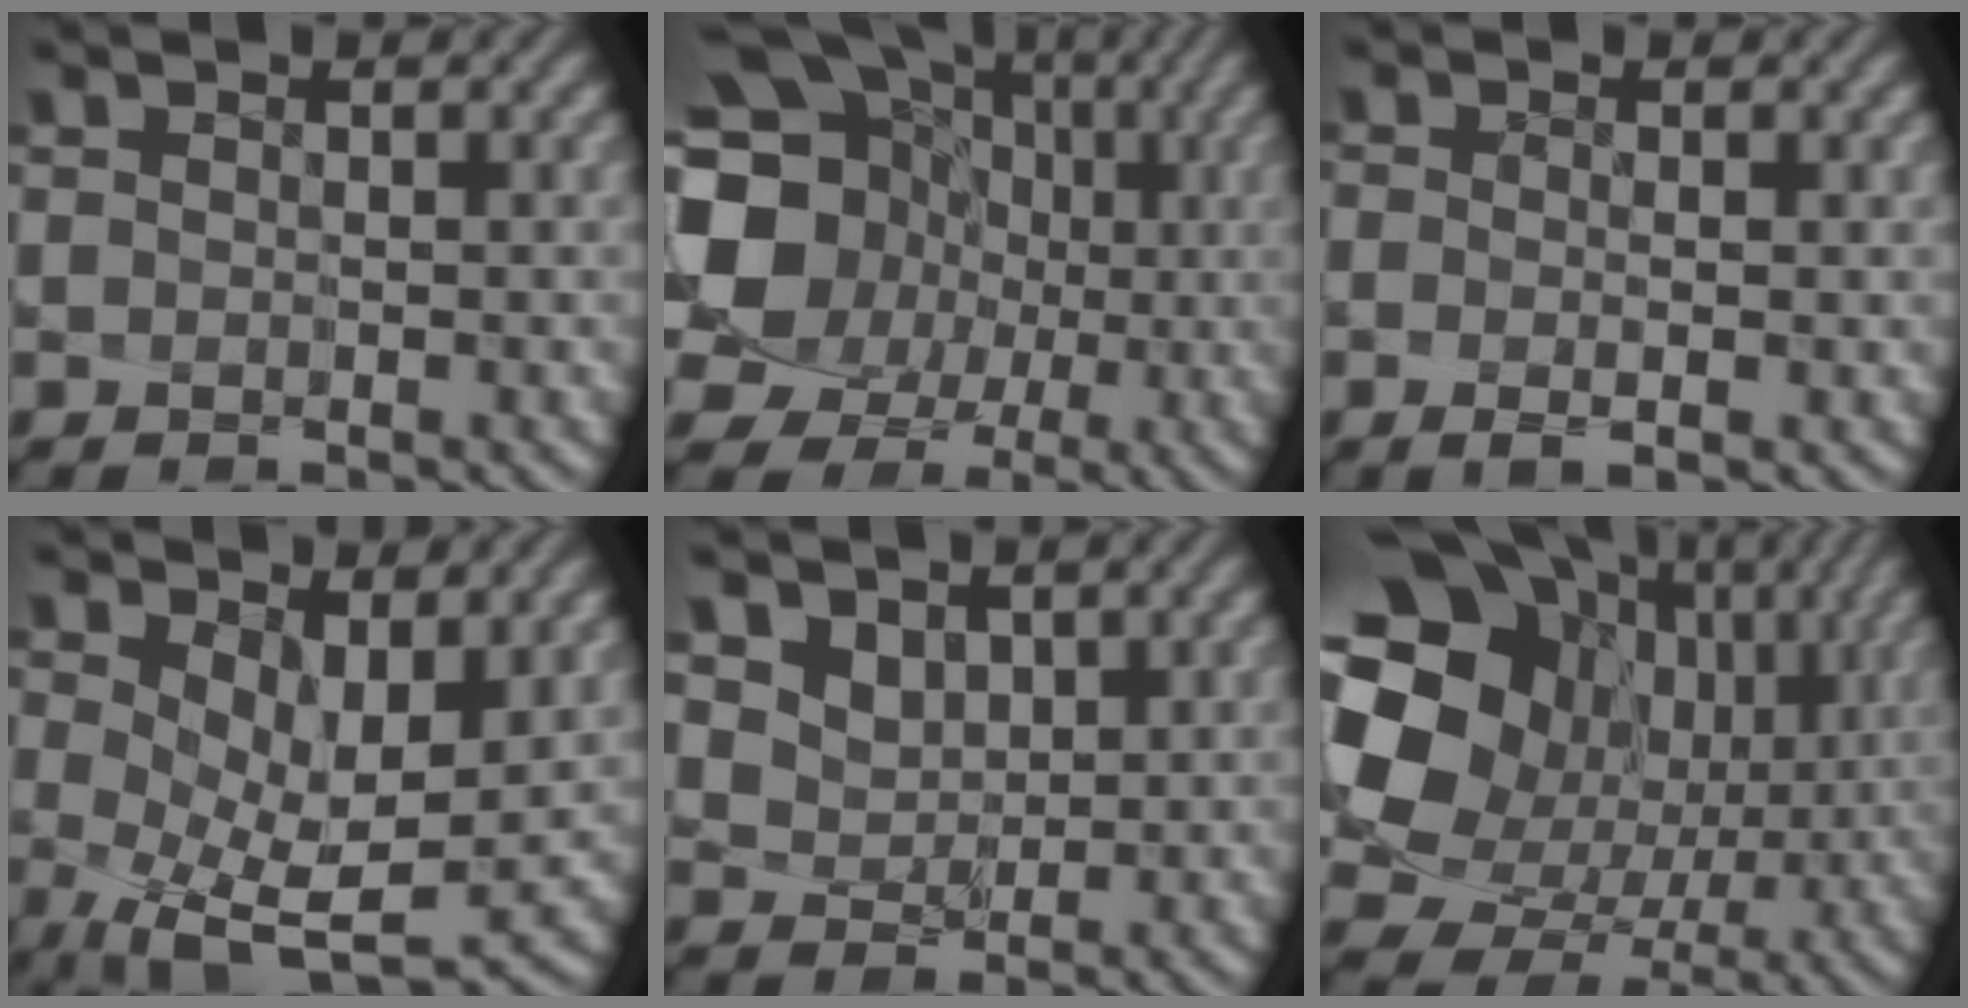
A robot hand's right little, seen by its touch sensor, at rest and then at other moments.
{"total": 16.7, "force": [0.8, 15.1, 6.9], "torque": [-0.161, -0.005, -0.006]}
{"total": 1.3, "force": [-0.8, -0.1, 1.0], "torque": [-0.009, -0.018, -0.001]}
{"total": 8.1, "force": [0.6, 3.7, 7.1], "torque": [-0.128, -0.033, 0.034]}
{"total": 6.5, "force": [3.7, 4.8, 2.4], "torque": [-0.074, 0.001, 0.073]}
{"total": 17.4, "force": [2.4, 14.9, 8.7], "torque": [-0.178, -0.012, 0.050]}